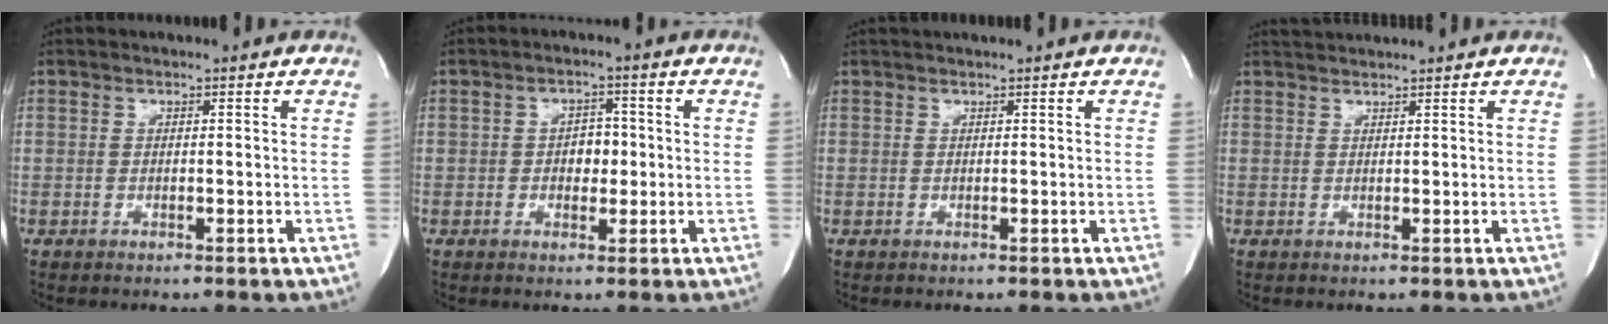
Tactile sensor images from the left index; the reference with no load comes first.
{"total": 3.4, "force": [-0.2, 2.2, 2.6], "torque": [-0.033, 0.009, -0.001]}
{"total": 1.1, "force": [1.0, -0.2, 0.3], "torque": [-0.004, 0.016, 0.024]}
{"total": 2.2, "force": [2.2, -0.5, 0.0], "torque": [-0.001, 0.018, 0.047]}